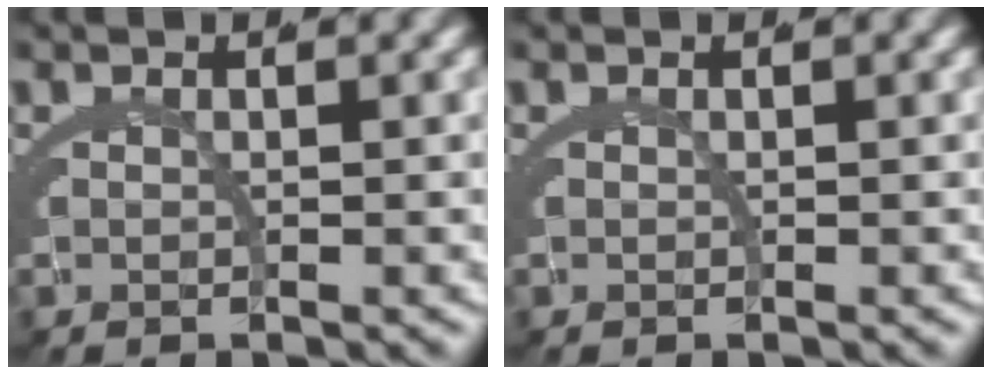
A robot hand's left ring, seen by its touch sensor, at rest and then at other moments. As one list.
[{"total": 0.0}]